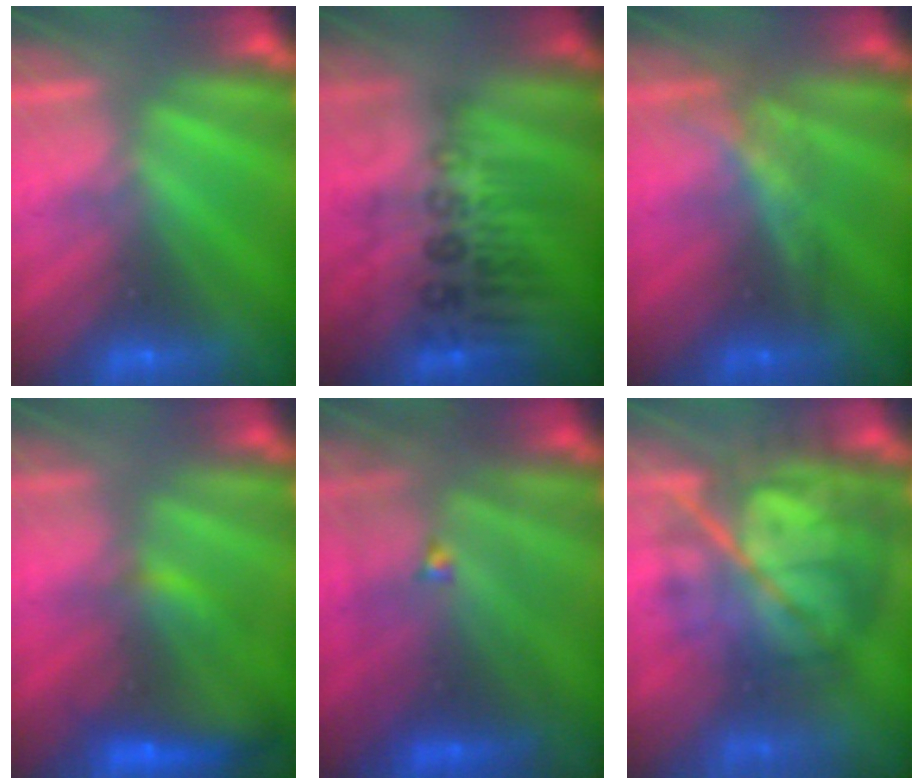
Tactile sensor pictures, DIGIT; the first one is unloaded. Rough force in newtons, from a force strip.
{"total": 2.9}
{"total": 1.7}
{"total": 8.9}
{"total": 4.8}
{"total": 10.2}